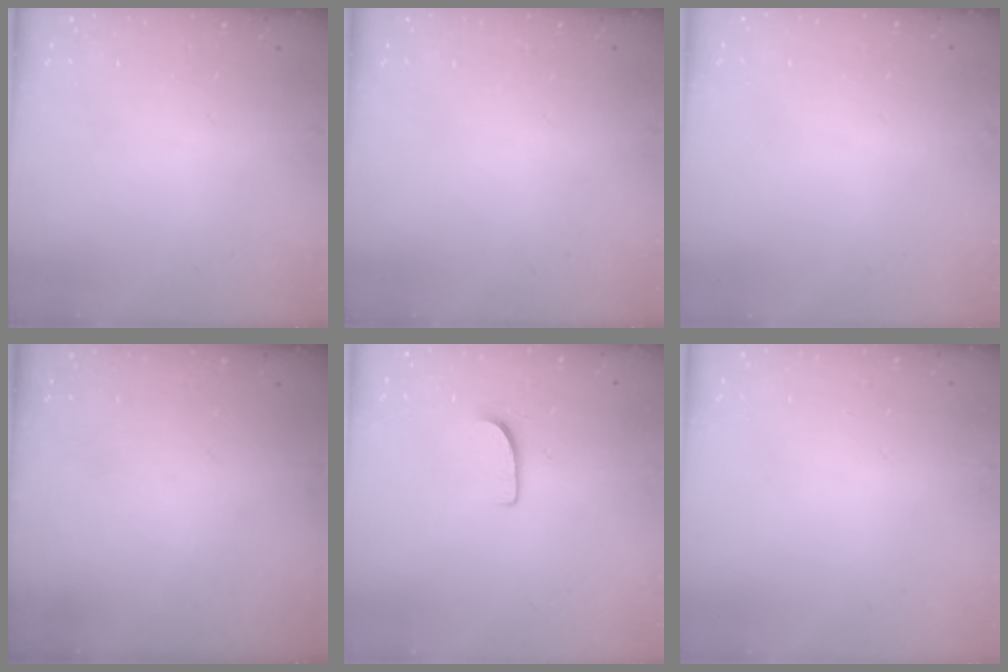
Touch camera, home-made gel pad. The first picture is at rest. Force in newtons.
{"total": 0.0}
{"total": 0.0}
{"total": 0.0}
{"total": 5.1, "press": 5.1, "slide": 0.5}
{"total": 0.0}